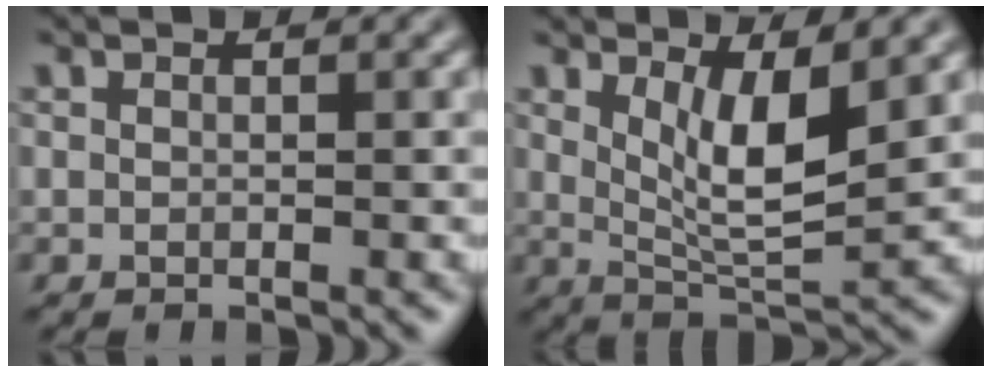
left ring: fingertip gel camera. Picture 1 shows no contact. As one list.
[{"total": 5.3, "force": [1.8, 1.6, 4.7], "torque": [-0.084, -0.014, 0.039]}]